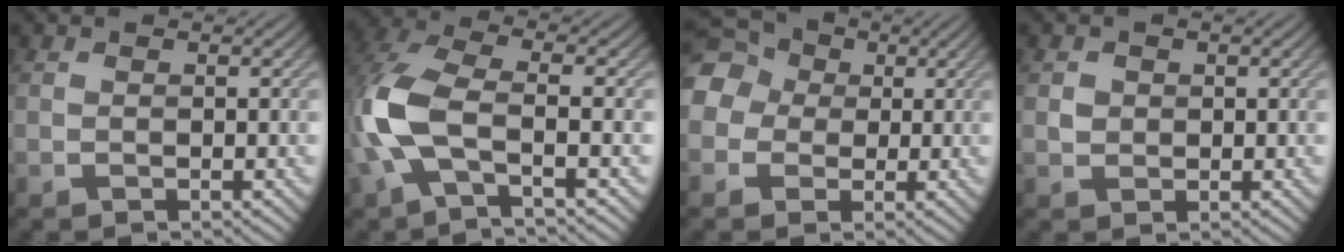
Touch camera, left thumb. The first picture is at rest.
{"total": 8.7, "force": [-2.1, 3.5, 7.7], "torque": [-0.188, 0.000, -0.056]}
{"total": 11.0, "force": [1.8, 9.9, 4.4], "torque": [-0.153, 0.030, 0.000]}
{"total": 1.5, "force": [0.2, 1.4, 0.4], "torque": [-0.008, -0.004, 0.004]}